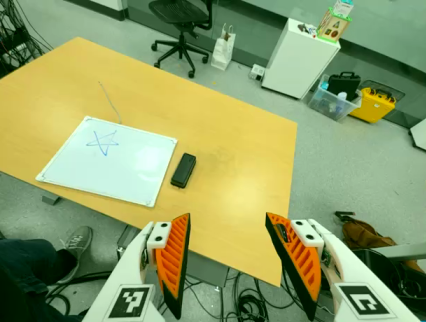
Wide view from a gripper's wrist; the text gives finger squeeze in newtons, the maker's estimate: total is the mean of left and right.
{"total": 0.0}